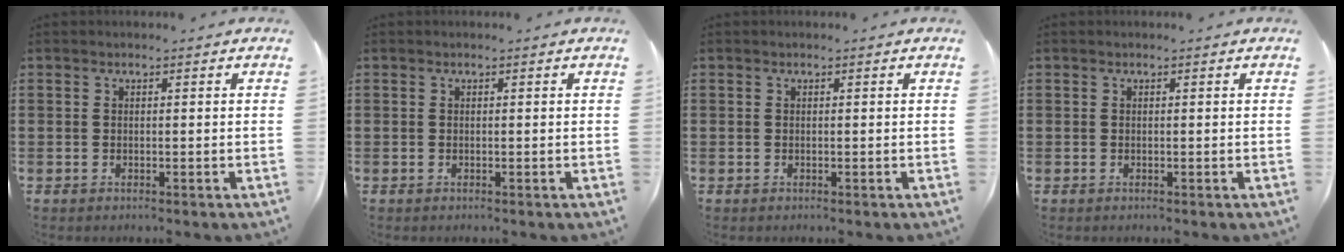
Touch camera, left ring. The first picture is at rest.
{"total": 0.0}
{"total": 0.0}
{"total": 0.0}